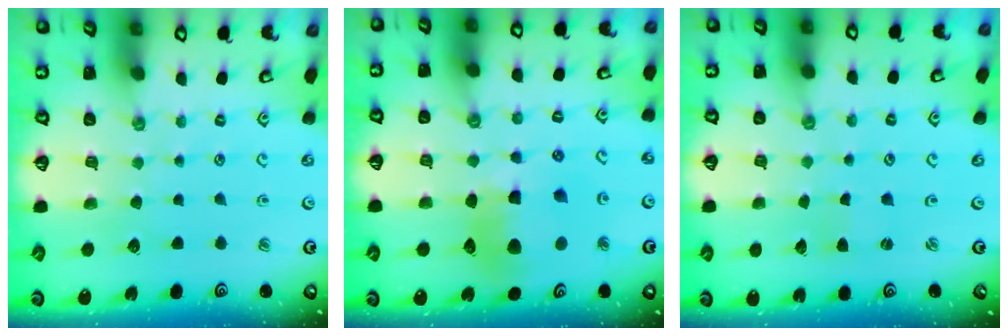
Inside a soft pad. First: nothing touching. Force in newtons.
{"total": 11.8, "press": 11.6, "slide": 1.8}
{"total": 0.9, "press": 0.9, "slide": 0.1}